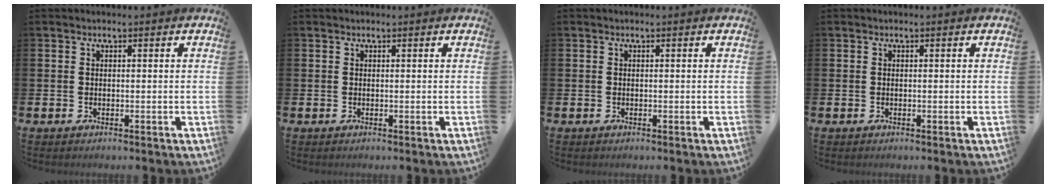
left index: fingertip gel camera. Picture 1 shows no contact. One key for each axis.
{"total": 0.0}
{"total": 0.0}
{"total": 0.0}